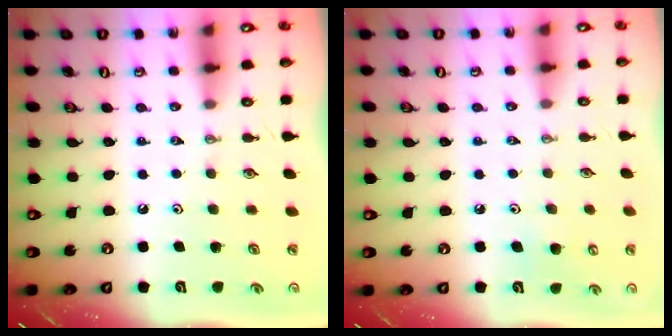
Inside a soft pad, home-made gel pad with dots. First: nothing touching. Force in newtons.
{"total": 6.7, "press": 6.4, "slide": 1.9}